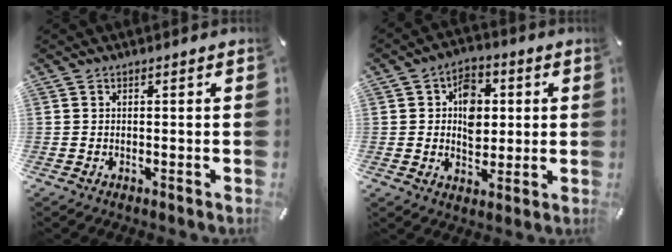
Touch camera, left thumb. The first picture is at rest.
{"total": 8.6, "force": [1.1, 6.9, 5.0], "torque": [-0.068, 0.004, 0.018]}